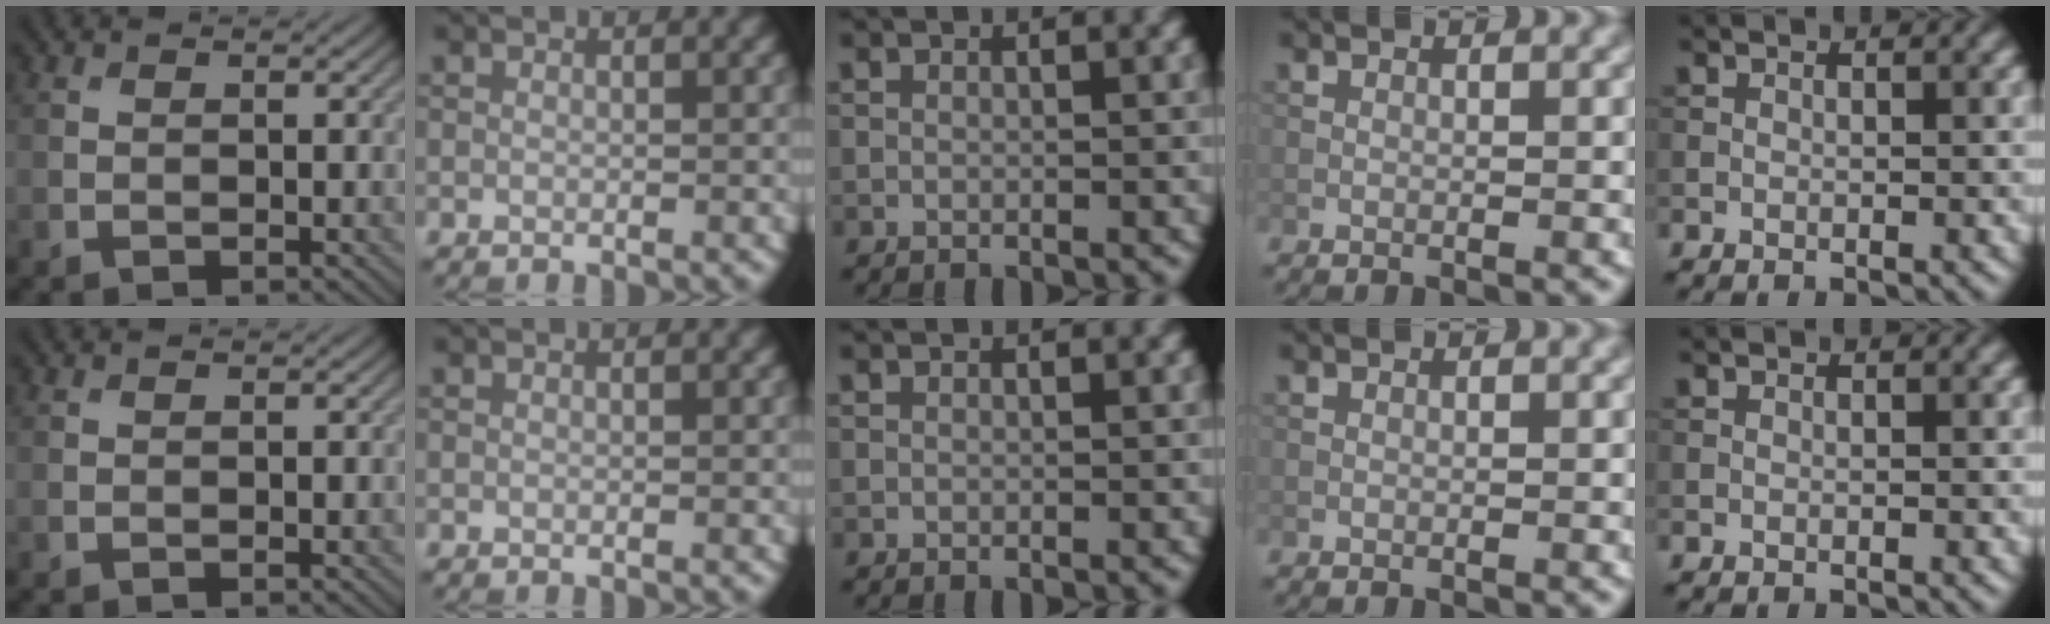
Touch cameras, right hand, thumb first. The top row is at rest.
{}